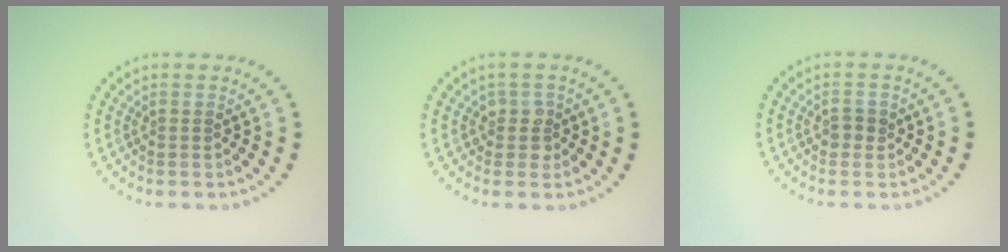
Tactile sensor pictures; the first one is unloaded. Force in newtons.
{"total": 1.6, "press": 1.4, "slide": 0.8}
{"total": 1.3, "press": 1.2, "slide": 0.4}